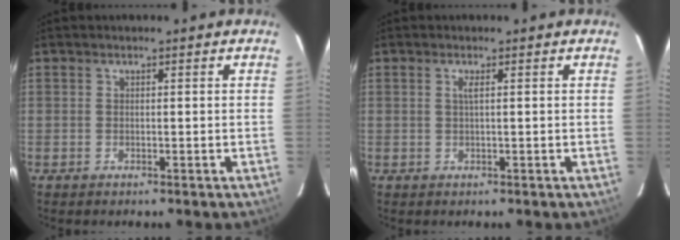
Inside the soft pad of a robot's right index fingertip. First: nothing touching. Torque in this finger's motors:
{"motor_torque": [0.05, -0.08, 0.13, 0.03]}